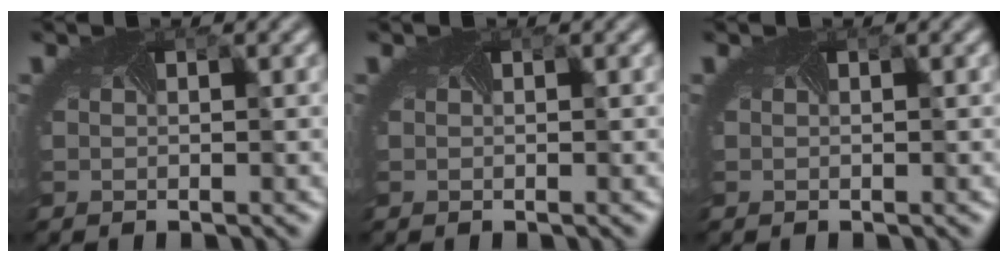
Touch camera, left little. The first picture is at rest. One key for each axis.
{"total": 0.0}
{"total": 0.0}